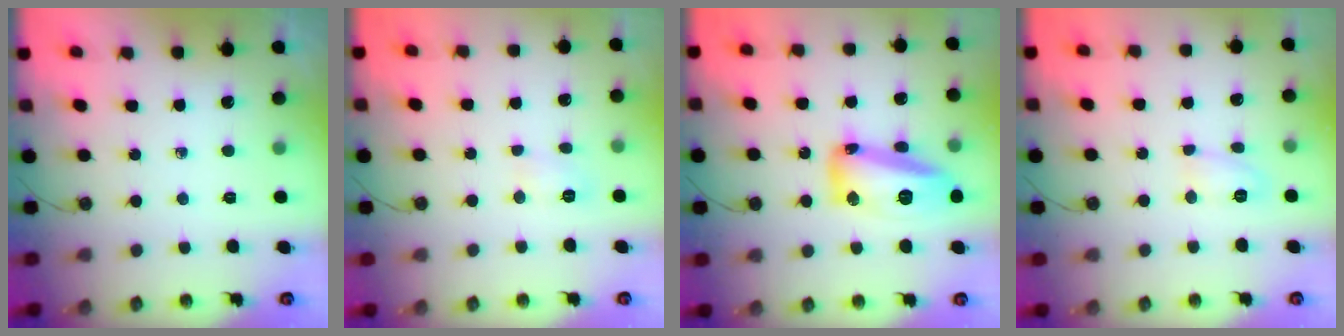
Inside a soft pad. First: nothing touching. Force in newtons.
{"total": 4.8, "press": 4.8, "slide": 0.5}
{"total": 15.6, "press": 15.4, "slide": 2.4}
{"total": 5.2, "press": 5.2, "slide": 0.8}